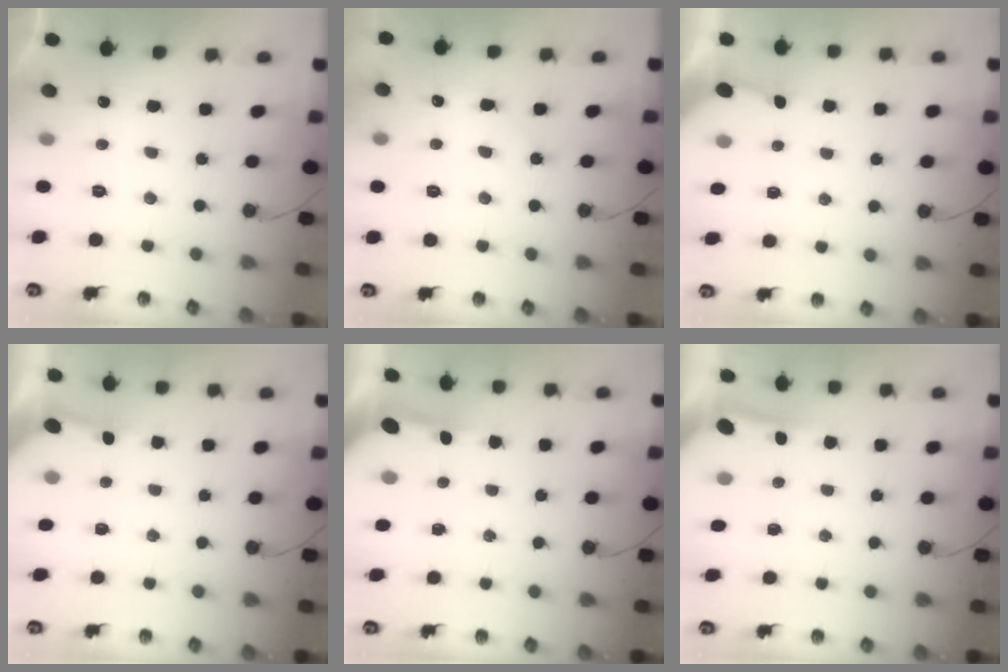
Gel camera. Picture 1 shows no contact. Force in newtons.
{"total": 5.2, "press": 5.1, "slide": 0.8}
{"total": 2.7, "press": 2.7, "slide": 0.4}
{"total": 3.7, "press": 3.7, "slide": 0.4}
{"total": 4.4, "press": 4.4, "slide": 0.5}
{"total": 3.9, "press": 3.9, "slide": 0.2}